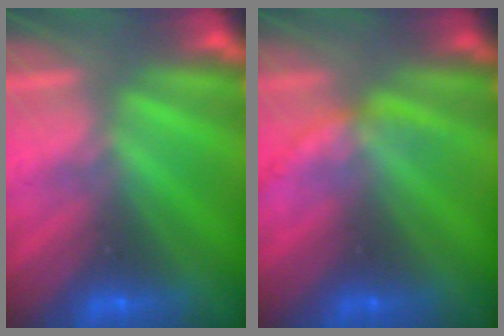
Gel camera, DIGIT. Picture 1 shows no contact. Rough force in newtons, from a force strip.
{"total": 1.9}